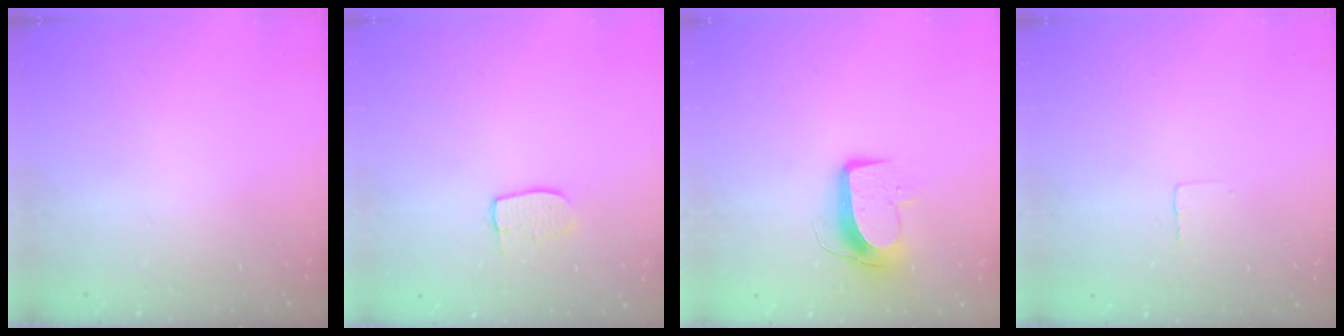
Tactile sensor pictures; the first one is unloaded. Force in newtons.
{"total": 5.8, "press": 5.8, "slide": 0.4}
{"total": 10.0, "press": 10.0, "slide": 0.5}
{"total": 2.4, "press": 2.4, "slide": 0.1}